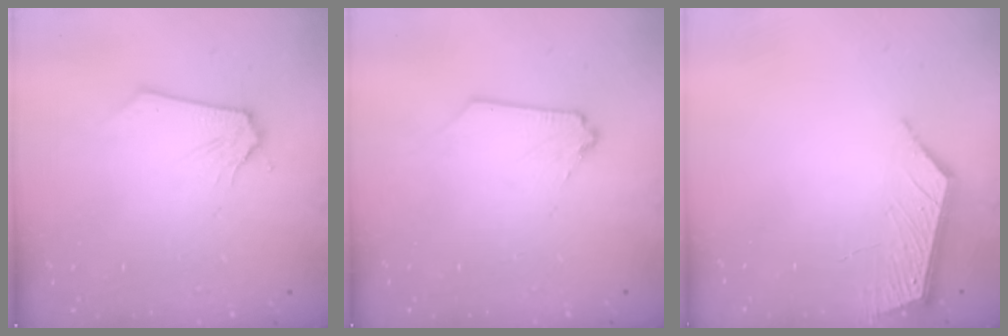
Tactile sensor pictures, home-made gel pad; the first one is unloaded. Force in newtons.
{"total": 0.0}
{"total": 6.1, "press": 6.1, "slide": 0.4}